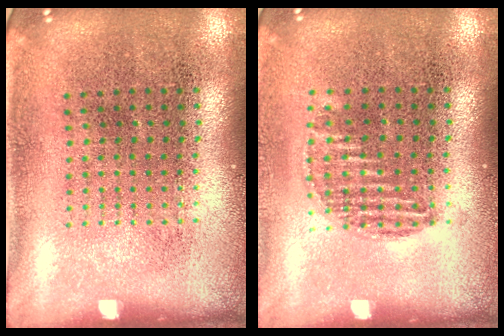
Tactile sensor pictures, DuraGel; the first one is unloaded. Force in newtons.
{"total": 0.9, "press": 0.7, "slide": 0.5}